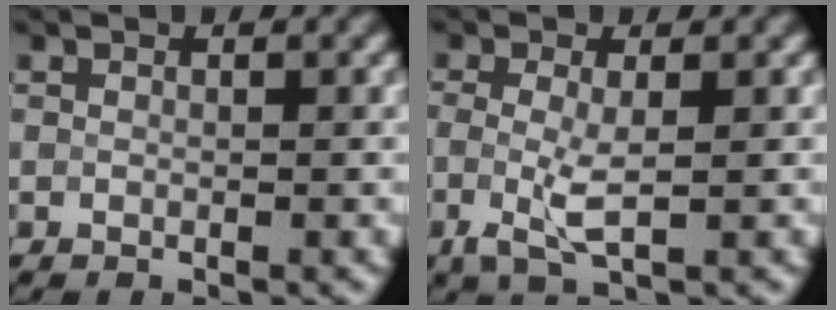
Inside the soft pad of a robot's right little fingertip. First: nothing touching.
{"total": 2.8, "force": [-0.4, 0.6, 2.7], "torque": [-0.060, -0.008, -0.005]}